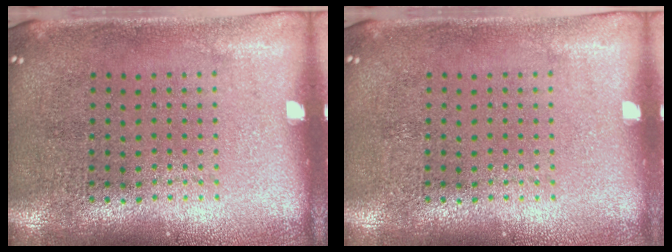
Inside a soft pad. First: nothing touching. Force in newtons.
{"total": 0.0}